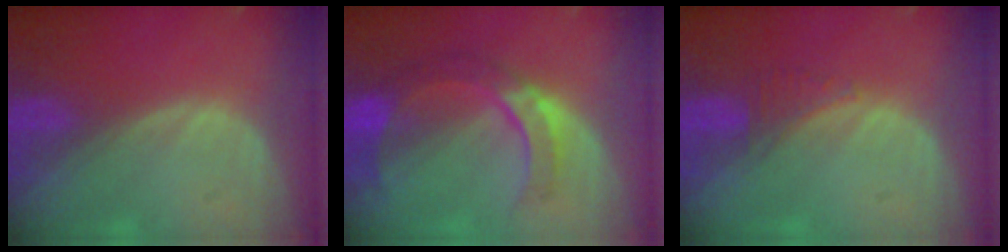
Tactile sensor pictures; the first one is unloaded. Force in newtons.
{"total": 7.4, "press": 7.3, "slide": 1.0}
{"total": 1.9, "press": 1.8, "slide": 0.7}